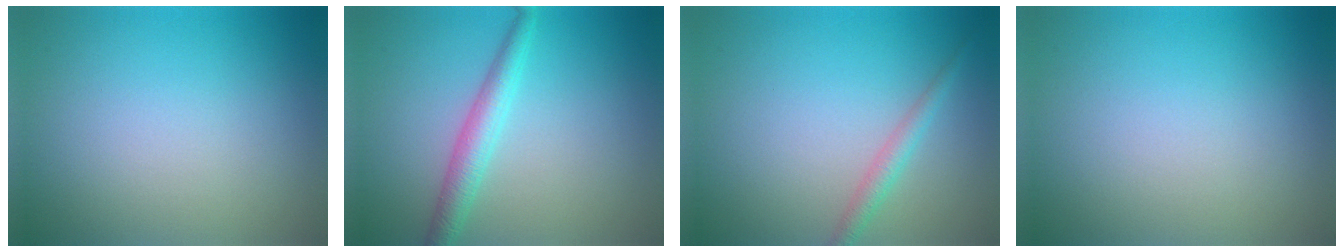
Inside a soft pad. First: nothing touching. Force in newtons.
{"total": 2.8, "press": 2.8, "slide": 0.1}
{"total": 1.7, "press": 1.7, "slide": 0.1}
{"total": 0.0}